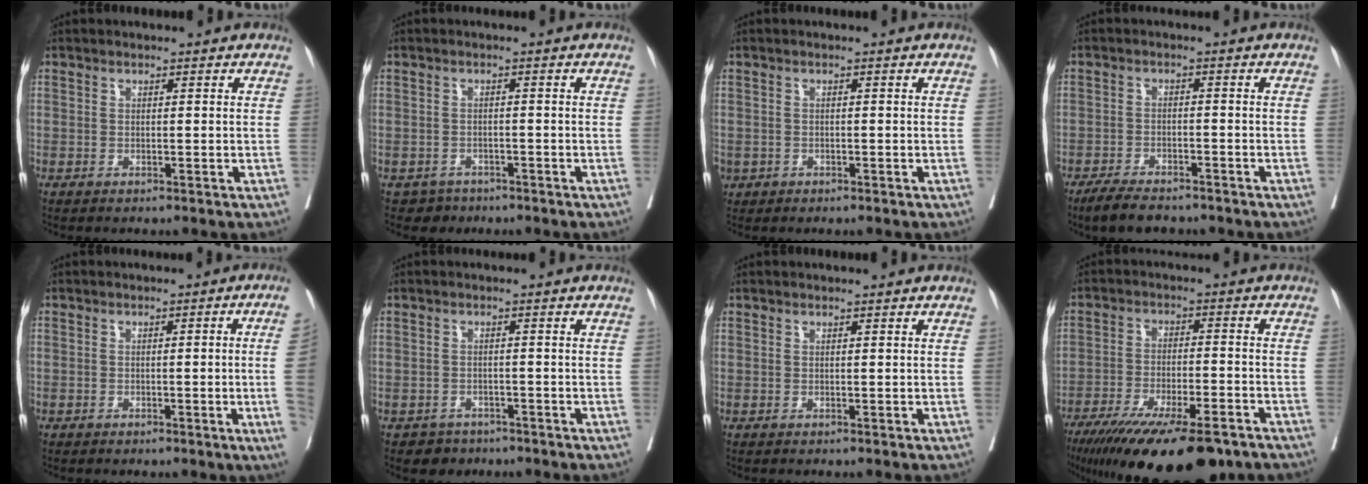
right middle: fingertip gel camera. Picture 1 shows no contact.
{"total": 1.4, "force": [-1.2, 0.6, -0.4], "torque": [0.001, 0.001, -0.021]}
{"total": 1.7, "force": [-0.9, 1.3, 0.6], "torque": [-0.020, -0.002, -0.011]}
{"total": 4.6, "force": [-3.9, 1.8, 1.6], "torque": [-0.034, -0.004, -0.062]}
{"total": 5.4, "force": [-1.1, -0.8, 5.2], "torque": [-0.064, -0.001, -0.018]}
{"total": 3.0, "force": [-2.2, 2.0, -0.1], "torque": [-0.010, 0.006, -0.034]}
{"total": 0.0}
{"total": 20.0, "force": [-15.1, 3.9, 12.5], "torque": [-0.186, -0.033, -0.235]}